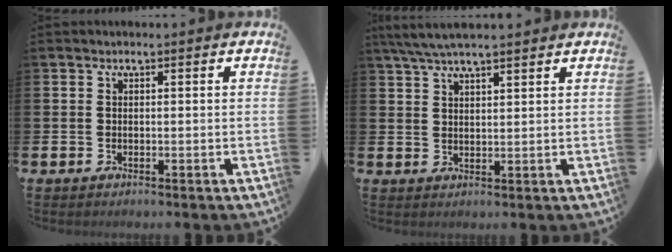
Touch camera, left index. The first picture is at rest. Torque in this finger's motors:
{"motor_torque": [1.06, -1.08, 0.68, 0.21]}